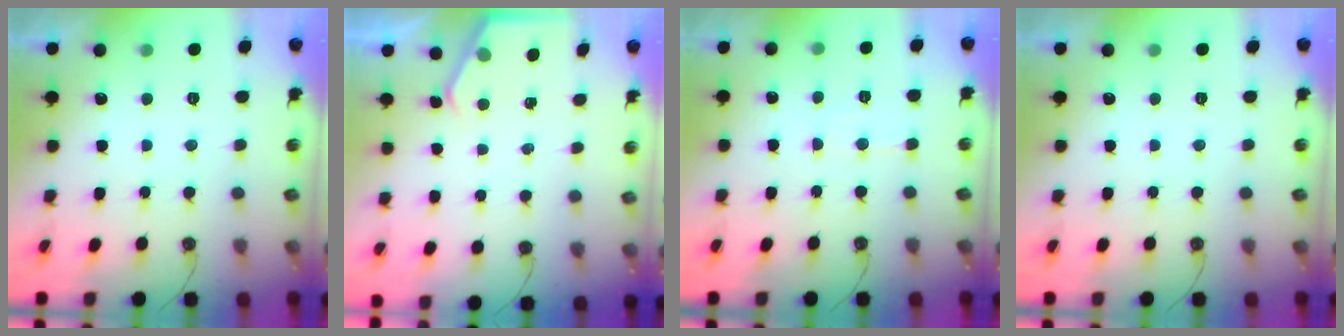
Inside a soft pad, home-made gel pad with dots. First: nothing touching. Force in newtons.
{"total": 2.2, "press": 2.2, "slide": 0.3}
{"total": 5.4, "press": 5.4, "slide": 0.7}
{"total": 0.0}